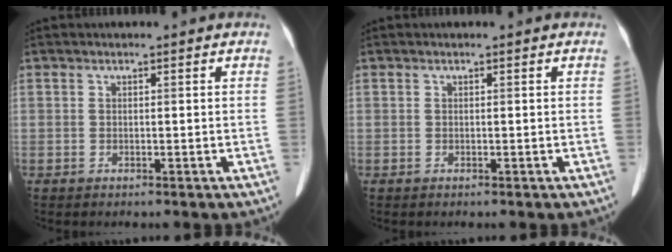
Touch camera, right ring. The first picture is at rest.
{"total": 0.0}